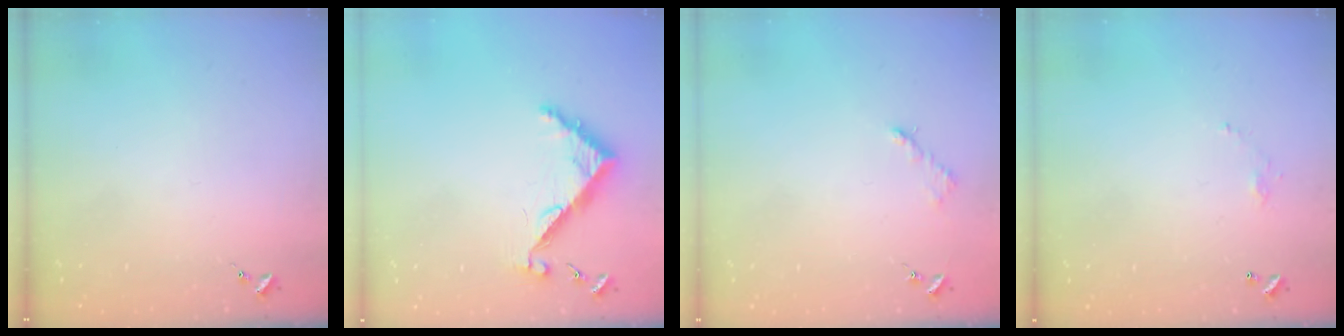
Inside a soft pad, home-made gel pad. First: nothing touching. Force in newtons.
{"total": 6.7, "press": 6.6, "slide": 0.6}
{"total": 2.6, "press": 2.6, "slide": 0.4}
{"total": 3.7, "press": 3.7, "slide": 0.1}